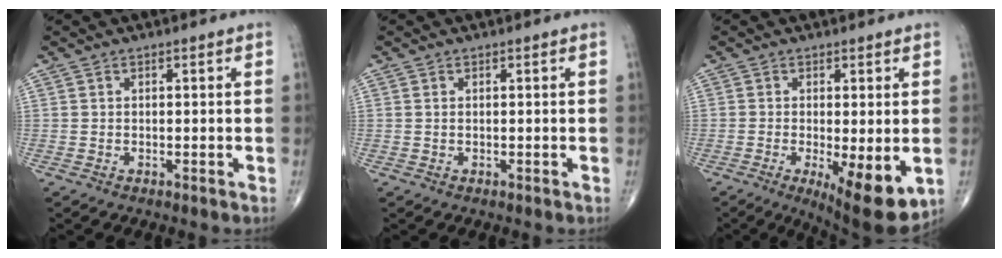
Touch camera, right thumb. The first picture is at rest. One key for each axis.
{"total": 0.0}
{"total": 11.0, "fx": -2.9, "fy": 3.5, "fz": 10.0, "tx": -0.145, "ty": -0.025, "tz": -0.035}